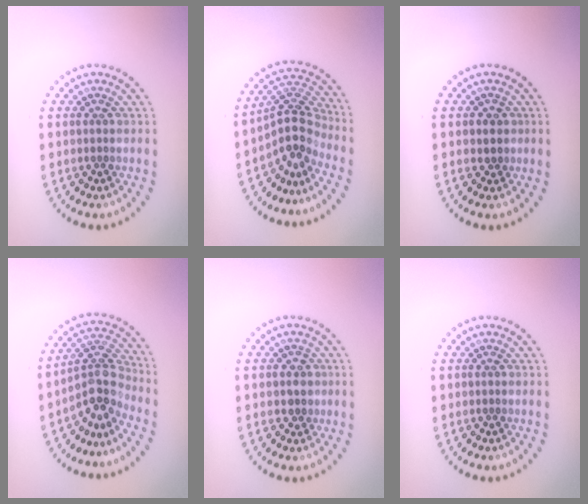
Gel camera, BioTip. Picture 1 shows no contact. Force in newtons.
{"total": 3.8, "press": 2.7, "slide": 2.6}
{"total": 1.1, "press": 1.0, "slide": 0.5}
{"total": 4.1, "press": 3.0, "slide": 2.9}
{"total": 1.2, "press": 0.9, "slide": 0.7}
{"total": 0.0}